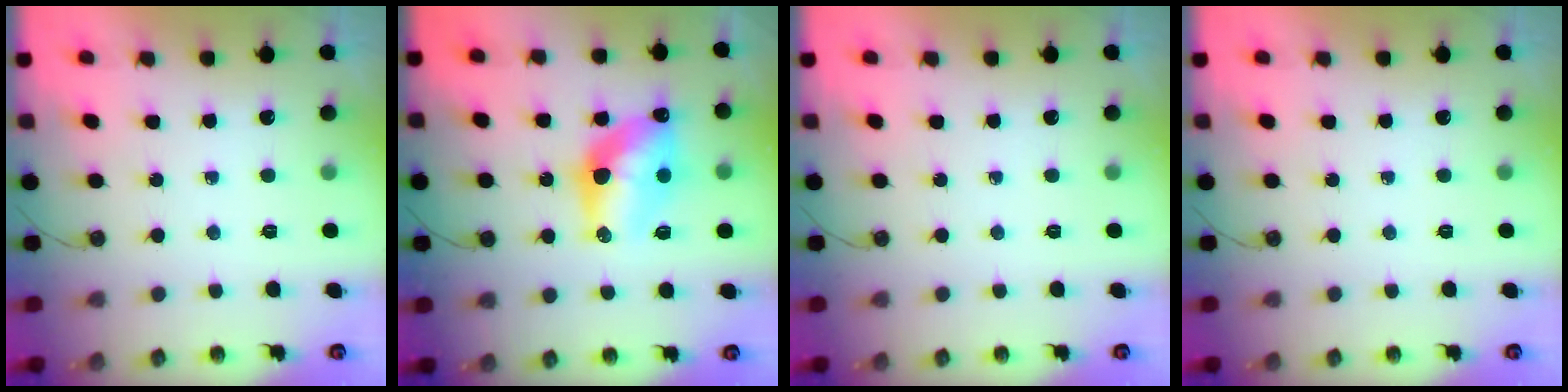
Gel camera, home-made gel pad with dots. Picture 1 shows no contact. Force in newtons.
{"total": 13.3, "press": 13.3, "slide": 0.8}
{"total": 0.0}
{"total": 0.0}